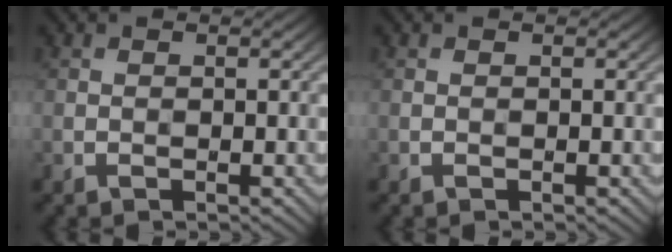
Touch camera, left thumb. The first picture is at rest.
{"total": 0.0}